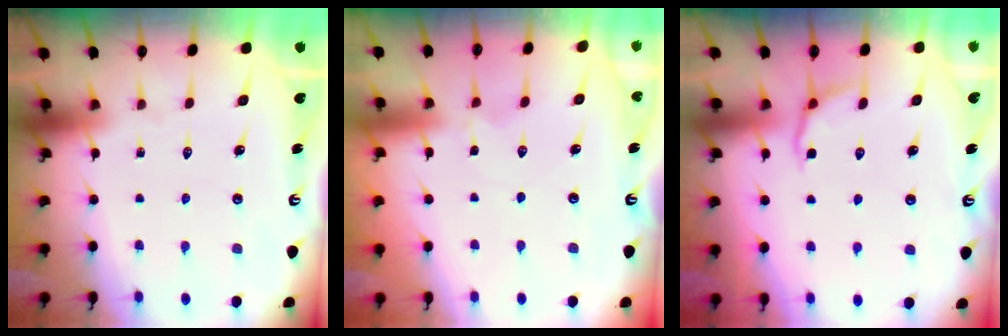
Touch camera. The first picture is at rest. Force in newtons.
{"total": 2.1, "press": 2.1, "slide": 0.3}
{"total": 2.6, "press": 1.4, "slide": 2.2}